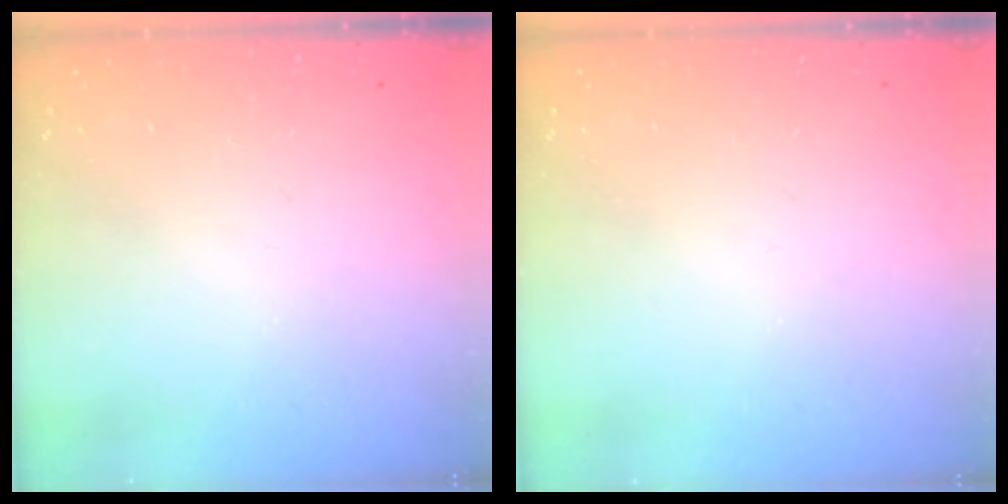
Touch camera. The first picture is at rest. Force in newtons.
{"total": 0.0}